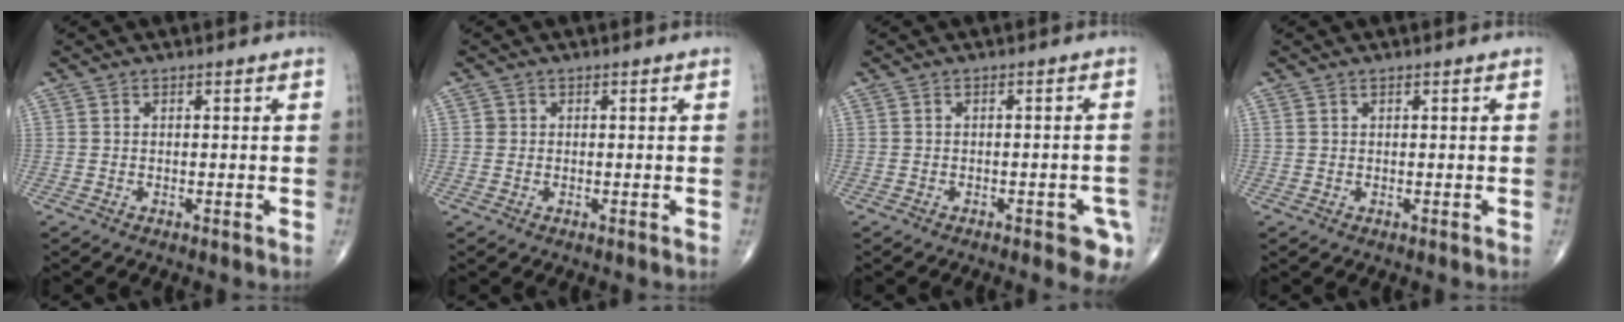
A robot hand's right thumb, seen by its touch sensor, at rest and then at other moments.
{"total": 0.8, "force": [0.1, 0.8, 0.1], "torque": [0.004, 0.003, 0.001]}
{"total": 5.9, "force": [-3.0, 2.2, 4.5], "torque": [-0.039, 0.009, -0.036]}
{"total": 0.6, "force": [0.4, 0.3, 0.3], "torque": [-0.006, 0.005, 0.010]}